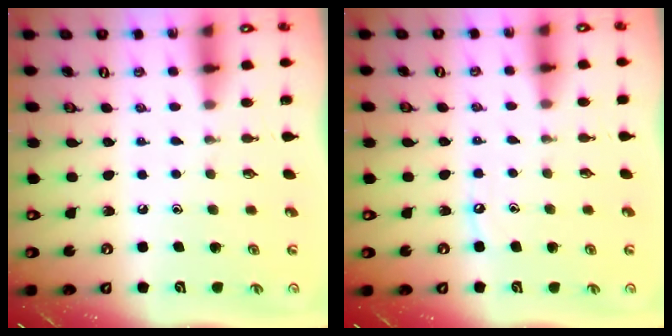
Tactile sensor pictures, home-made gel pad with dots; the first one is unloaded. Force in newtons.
{"total": 2.6, "press": 2.6, "slide": 0.4}